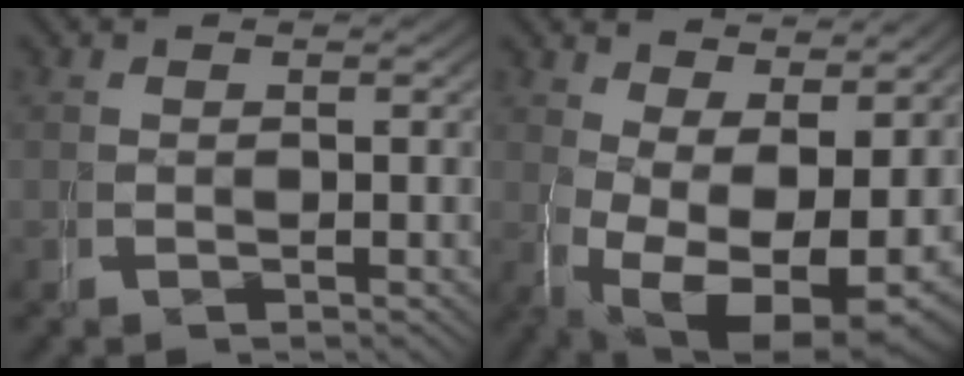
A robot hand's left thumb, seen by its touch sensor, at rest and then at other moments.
{"total": 10.6, "force": [-1.7, 7.0, 7.7], "torque": [-0.151, -0.077, 0.016]}